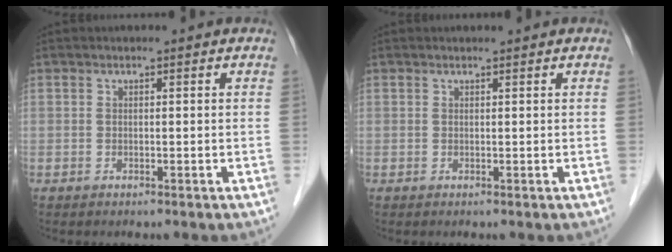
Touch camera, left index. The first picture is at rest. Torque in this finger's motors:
{"motor_torque": [0.14, -0.07, 0.05, 0.02]}